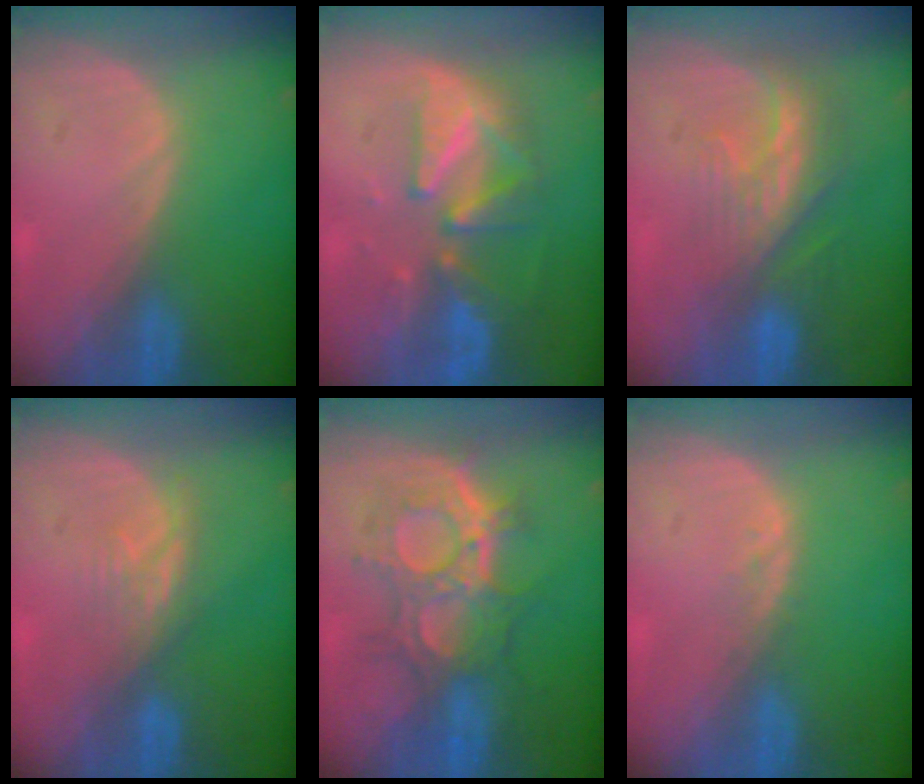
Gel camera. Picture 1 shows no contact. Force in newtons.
{"total": 9.3, "press": 8.5, "slide": 3.7}
{"total": 8.3, "press": 7.2, "slide": 4.0}
{"total": 3.8, "press": 3.7, "slide": 0.5}
{"total": 9.5, "press": 9.3, "slide": 2.0}
{"total": 1.0, "press": 1.0, "slide": 0.2}